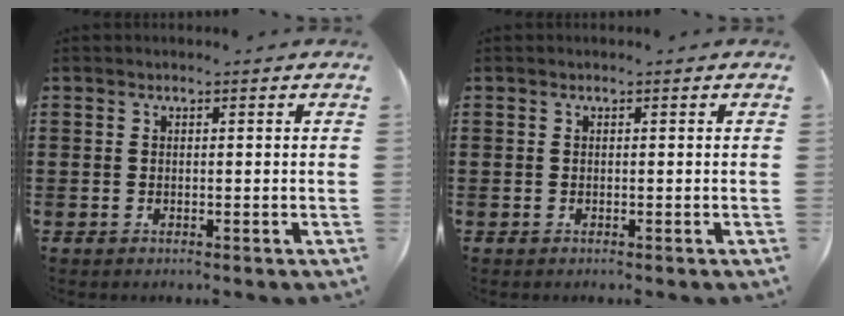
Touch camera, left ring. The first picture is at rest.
{"total": 0.0}